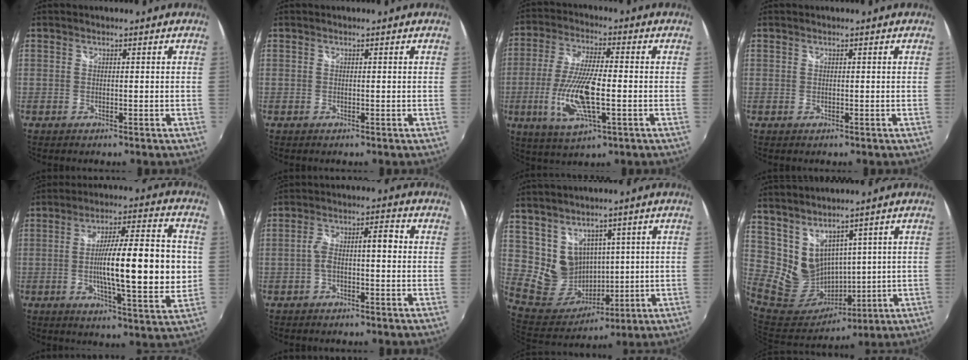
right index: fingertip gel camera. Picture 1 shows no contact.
{"total": 0.0}
{"total": 13.5, "force": [-2.8, 4.1, 12.6], "torque": [-0.260, -0.014, -0.053]}
{"total": 0.0}
{"total": 17.2, "force": [-0.7, 2.9, 16.9], "torque": [-0.269, -0.002, -0.012]}
{"total": 5.3, "force": [-1.1, 1.8, 4.8], "torque": [-0.091, 0.015, -0.016]}
{"total": 10.5, "force": [4.6, 9.0, 2.9], "torque": [-0.067, 0.000, 0.114]}
{"total": 12.2, "force": [7.5, 8.5, 4.7], "torque": [-0.114, -0.007, 0.181]}